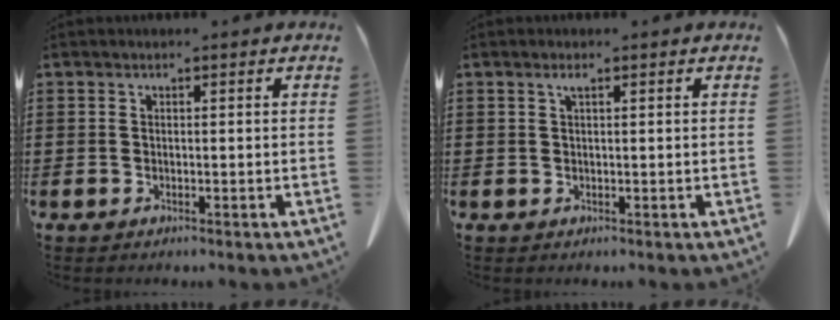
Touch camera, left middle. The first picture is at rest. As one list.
[{"total": 1.1, "force": [0.5, 0.2, 0.9], "torque": [-0.020, 0.003, 0.009]}]